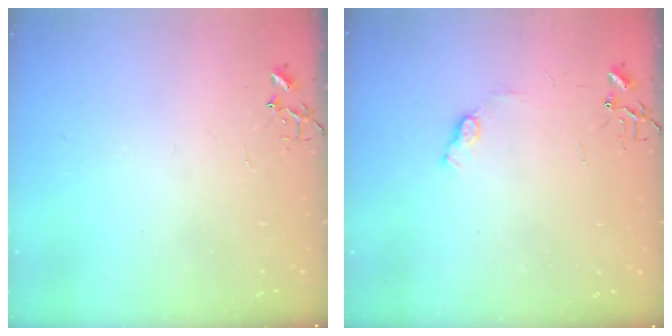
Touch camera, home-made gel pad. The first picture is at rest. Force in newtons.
{"total": 6.8, "press": 6.8, "slide": 0.8}